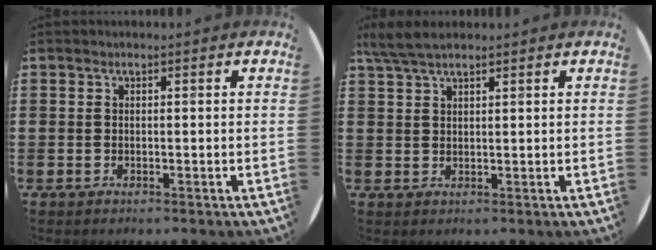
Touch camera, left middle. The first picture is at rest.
{"total": 3.6, "force": [3.0, 0.7, 1.9], "torque": [-0.044, 0.003, 0.056]}